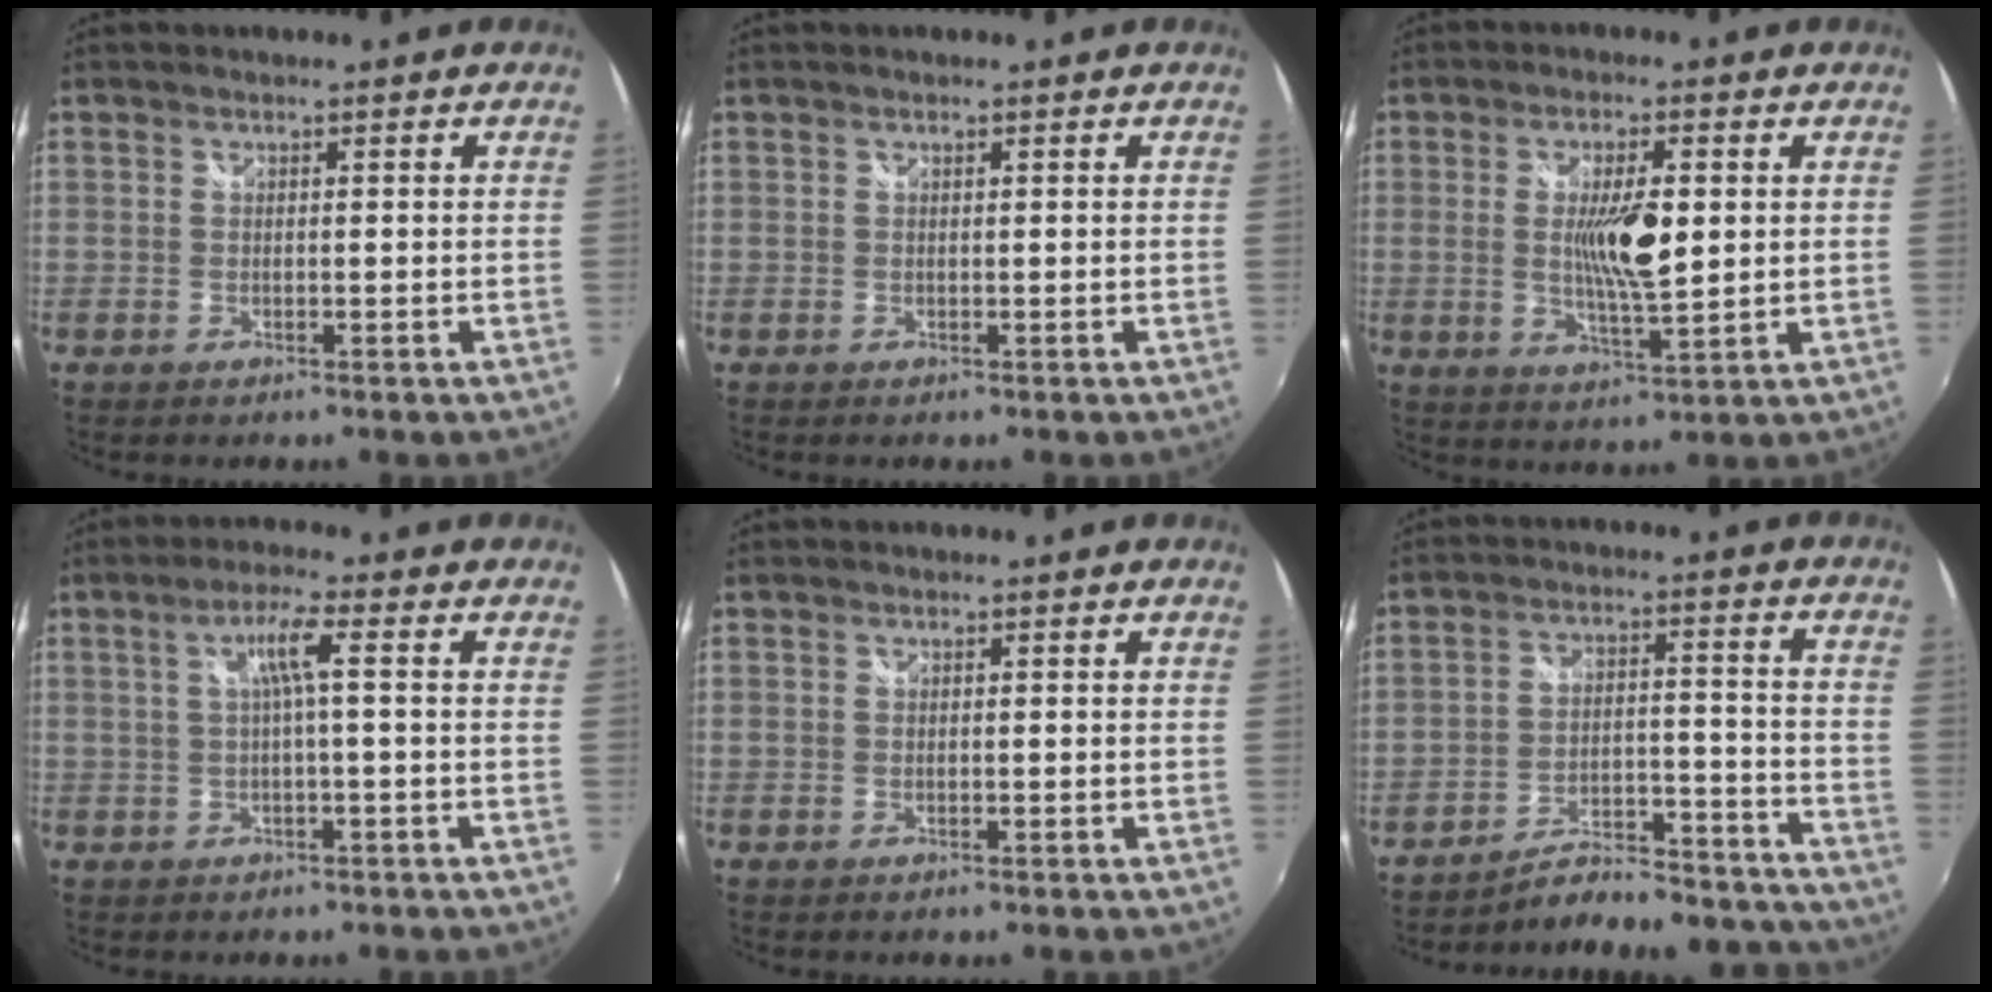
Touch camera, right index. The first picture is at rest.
{"total": 0.0}
{"total": 8.3, "force": [0.9, 2.5, 7.9], "torque": [-0.137, -0.005, 0.017]}
{"total": 4.3, "force": [0.4, -0.3, 4.3], "torque": [-0.083, 0.003, 0.009]}
{"total": 0.0}
{"total": 16.1, "force": [-15.9, 2.1, 2.1], "torque": [-0.027, 0.038, -0.203]}